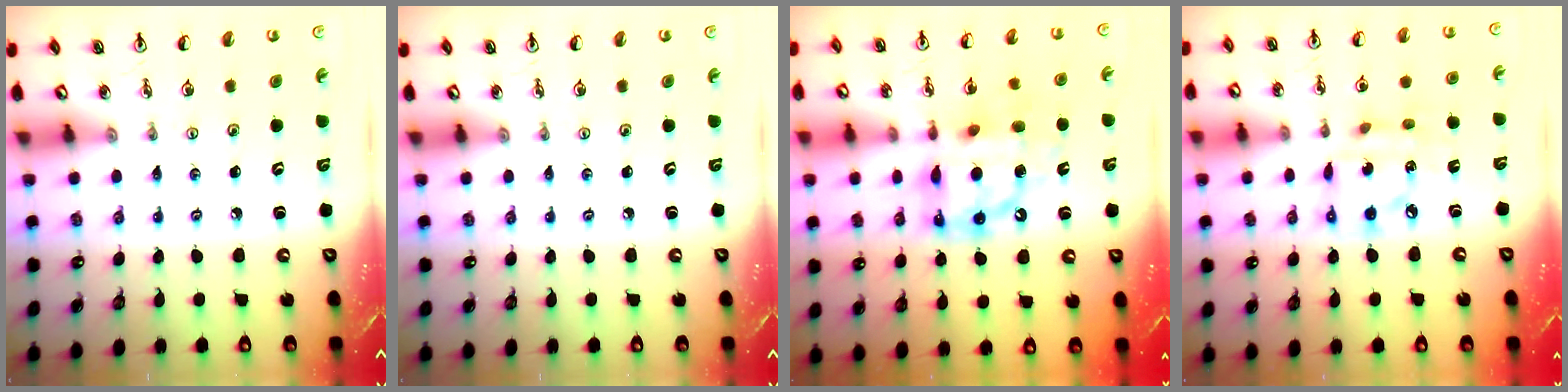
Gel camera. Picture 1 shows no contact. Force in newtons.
{"total": 0.0}
{"total": 13.0, "press": 12.9, "slide": 1.4}
{"total": 10.8, "press": 10.8, "slide": 1.1}